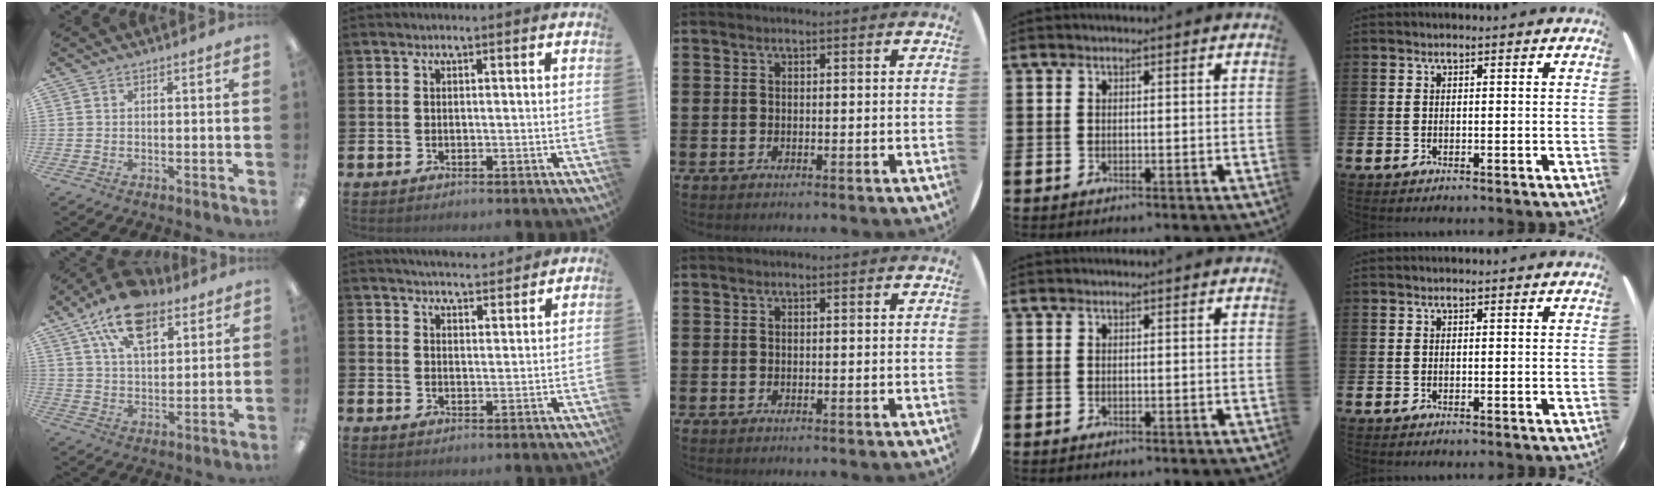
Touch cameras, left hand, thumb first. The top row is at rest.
{"thumb": {"total": 15.8, "force": [9.5, 8.5, 9.3], "torque": [-0.158, -0.030, 0.171]}, "index": {"total": 4.7, "force": [4.7, 0.6, 0.2], "torque": [-0.011, -0.025, 0.085]}}